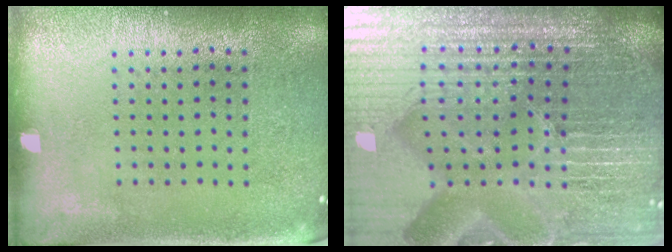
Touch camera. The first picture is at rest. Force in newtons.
{"total": 7.3, "press": 6.4, "slide": 3.6}